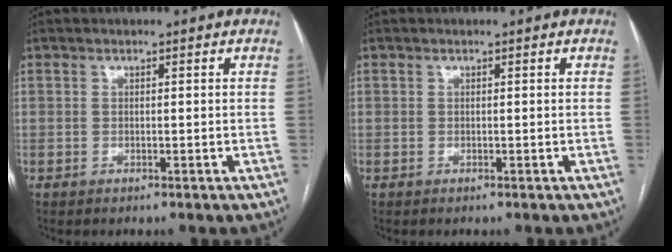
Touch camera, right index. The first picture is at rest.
{"total": 0.0}